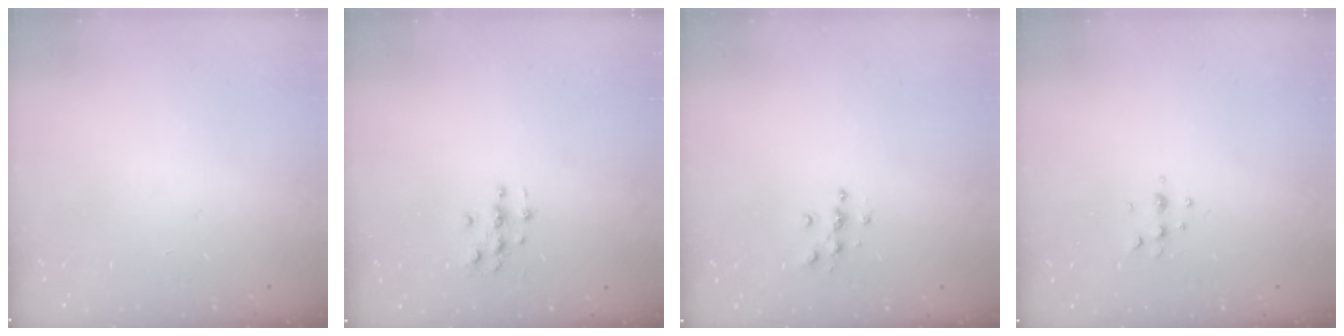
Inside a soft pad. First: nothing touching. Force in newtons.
{"total": 2.8, "press": 2.8, "slide": 0.3}
{"total": 5.0, "press": 5.0, "slide": 0.4}
{"total": 4.5, "press": 4.4, "slide": 0.8}